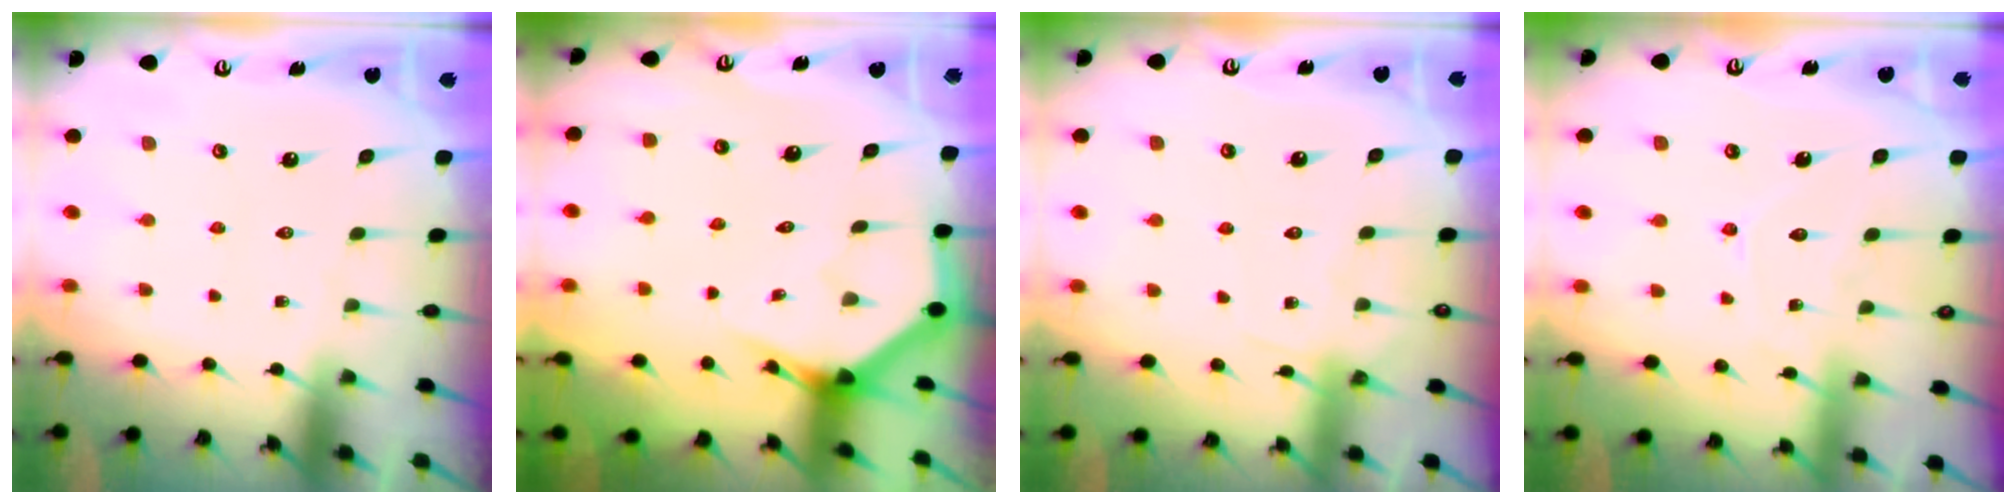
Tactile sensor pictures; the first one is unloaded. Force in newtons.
{"total": 3.9, "press": 3.8, "slide": 0.4}
{"total": 5.6, "press": 5.6, "slide": 0.6}
{"total": 7.8, "press": 7.8, "slide": 0.8}